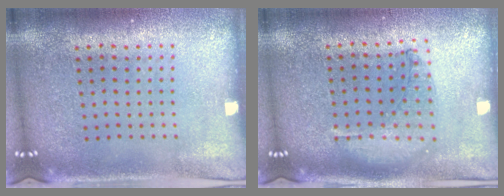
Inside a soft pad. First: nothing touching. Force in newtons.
{"total": 0.9, "press": 0.9, "slide": 0.2}